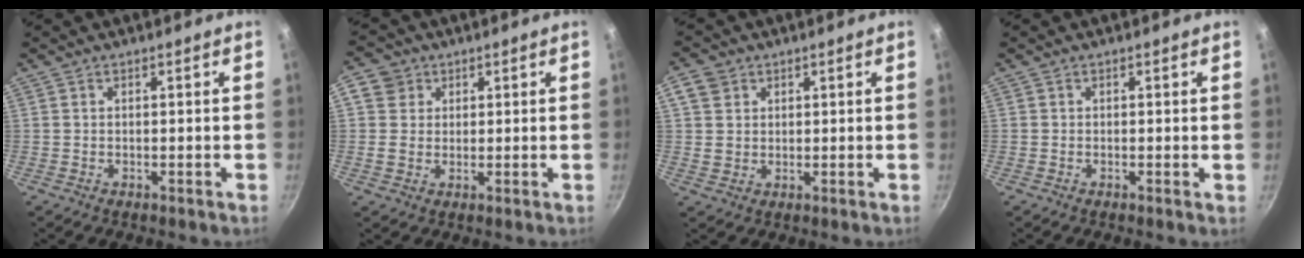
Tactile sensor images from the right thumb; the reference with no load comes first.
{"total": 5.3, "force": [1.8, 4.7, 1.5], "torque": [0.007, 0.003, 0.023]}
{"total": 5.0, "force": [1.9, 4.3, 1.8], "torque": [-0.009, -0.004, 0.033]}
{"total": 0.0}